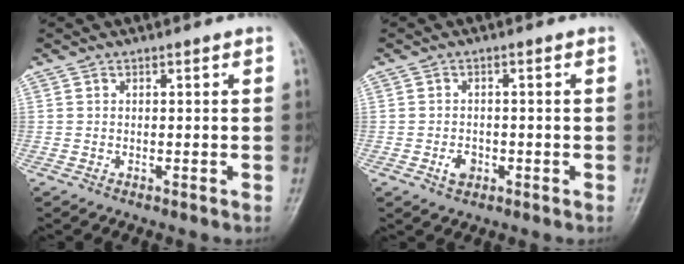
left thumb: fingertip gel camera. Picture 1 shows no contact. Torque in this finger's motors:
{"motor_torque": [0.47, 0.61, 0.51, 0.33, 0.01]}